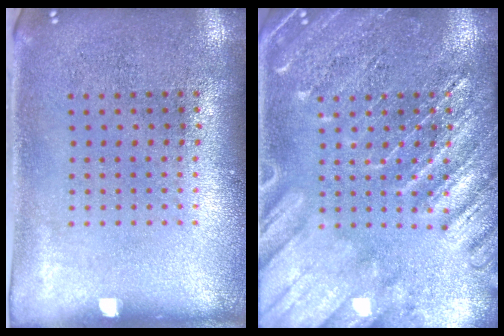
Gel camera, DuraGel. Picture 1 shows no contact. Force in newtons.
{"total": 4.4, "press": 4.3, "slide": 0.6}